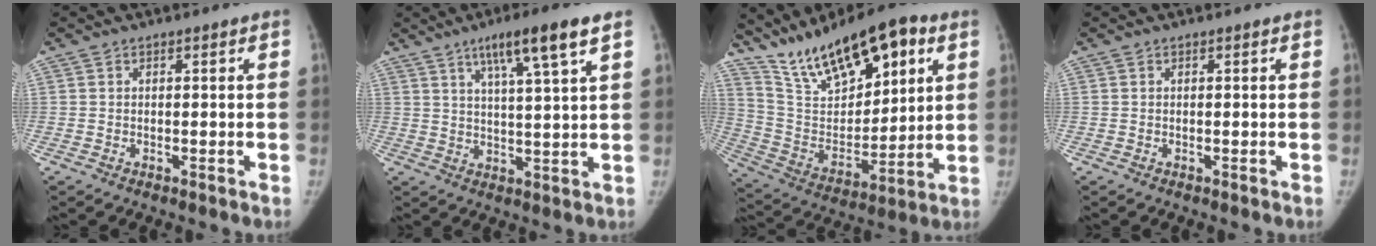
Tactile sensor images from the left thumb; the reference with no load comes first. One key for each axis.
{"total": 10.5, "fx": 6.0, "fy": 0.6, "fz": 8.6, "tx": -0.145, "ty": -0.021, "tz": 0.097}
{"total": 21.6, "fx": 12.8, "fy": 9.3, "fz": 14.8, "tx": -0.207, "ty": -0.041, "tz": 0.236}
{"total": 0.0}